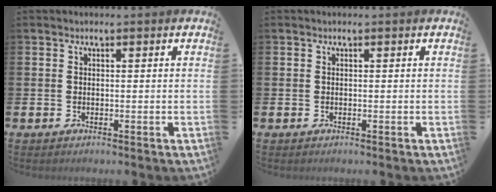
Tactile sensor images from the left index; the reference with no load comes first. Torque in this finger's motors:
{"motor_torque": [0.00, 0.00, 0.00, 0.00]}